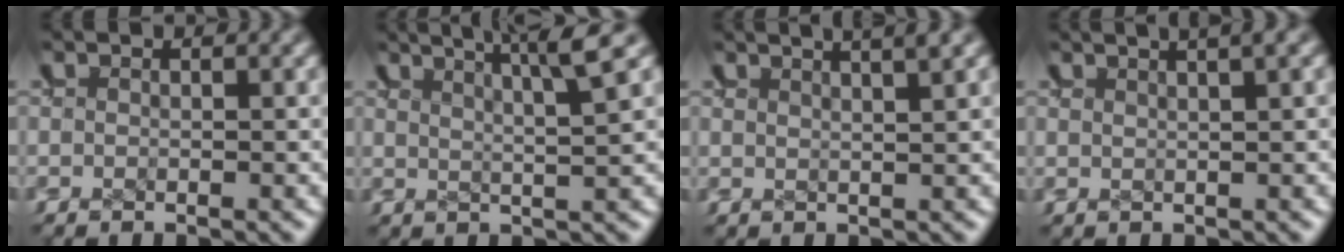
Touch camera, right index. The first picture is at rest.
{"total": 5.2, "force": [4.1, 0.3, 3.1], "torque": [-0.014, 0.016, 0.061]}
{"total": 3.0, "force": [2.5, 0.1, 1.6], "torque": [-0.017, 0.010, 0.042]}
{"total": 2.2, "force": [1.8, -0.2, 1.2], "torque": [-0.015, 0.010, 0.031]}